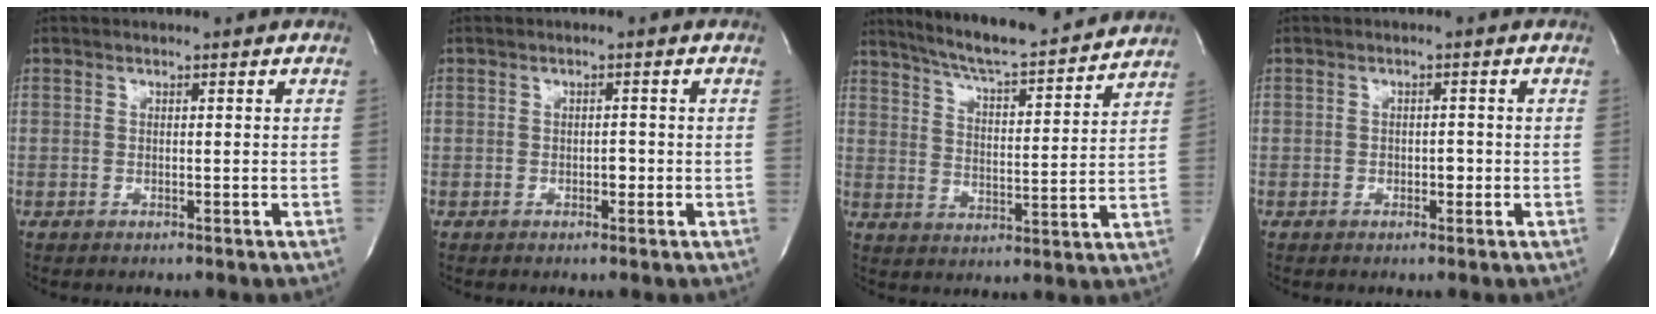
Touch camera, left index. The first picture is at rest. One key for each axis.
{"total": 1.2, "fx": -0.5, "fy": 0.6, "fz": 0.9, "tx": -0.011, "ty": -0.001, "tz": -0.009}
{"total": 17.0, "fx": 15.6, "fy": 1.2, "fz": 6.9, "tx": -0.114, "ty": -0.004, "tz": 0.226}
{"total": 1.5, "fx": -0.6, "fy": 0.9, "fz": 1.1, "tx": -0.012, "ty": 0.000, "tz": -0.009}